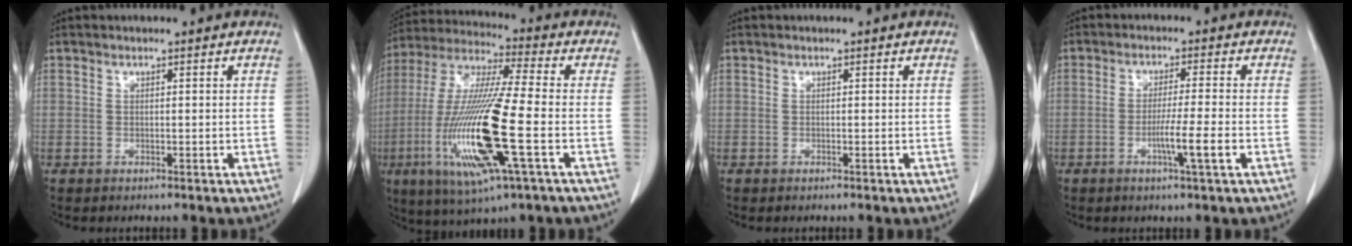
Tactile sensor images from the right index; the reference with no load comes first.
{"total": 19.4, "force": [-5.0, 1.2, 18.7], "torque": [-0.400, -0.023, -0.093]}
{"total": 0.0}
{"total": 5.4, "force": [-1.8, -0.8, 5.0], "torque": [-0.083, -0.008, -0.030]}